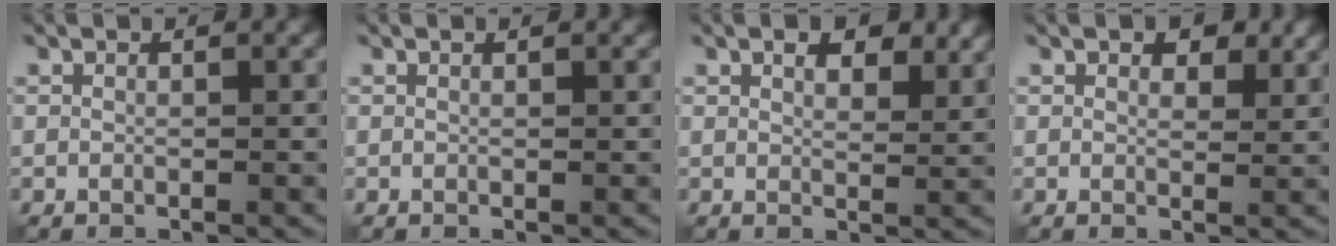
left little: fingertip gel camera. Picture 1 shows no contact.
{"total": 0.0}
{"total": 3.5, "force": [2.1, 1.6, 2.2], "torque": [-0.037, -0.001, 0.033]}
{"total": 2.8, "force": [1.7, 1.5, 1.6], "torque": [-0.022, -0.002, 0.026]}